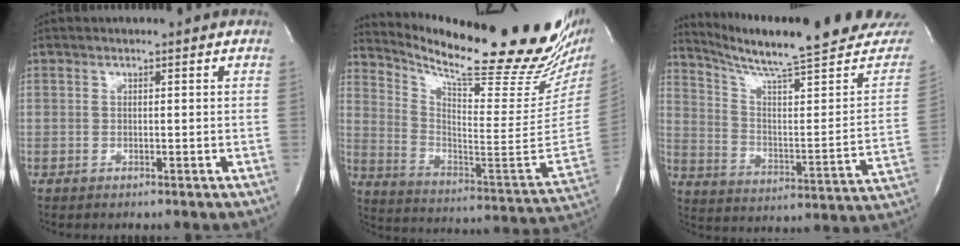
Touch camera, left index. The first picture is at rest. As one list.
[{"total": 27.9, "force": [23.4, 2.3, 15.0], "torque": [-0.248, -0.090, 0.326]}, {"total": 26.5, "force": [23.7, 1.6, 11.7], "torque": [-0.179, -0.079, 0.319]}]